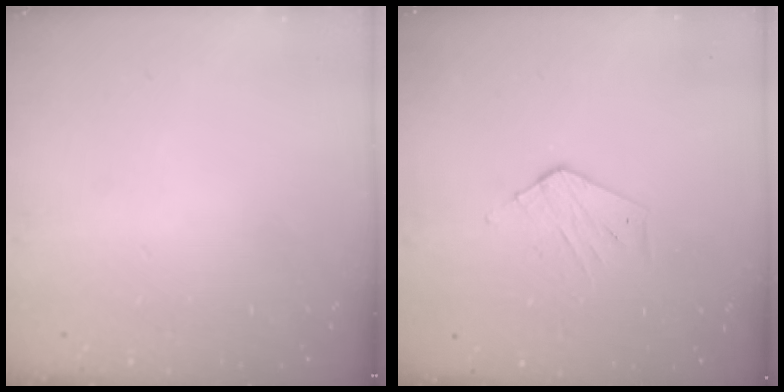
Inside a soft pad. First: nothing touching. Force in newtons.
{"total": 3.1, "press": 3.1, "slide": 0.3}